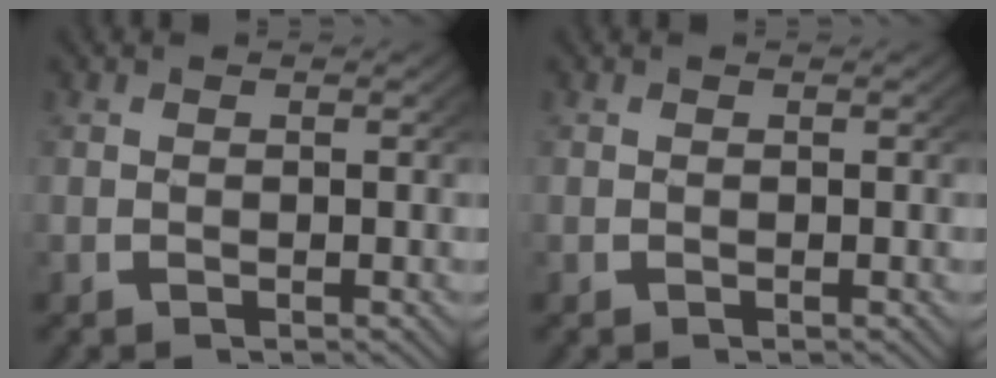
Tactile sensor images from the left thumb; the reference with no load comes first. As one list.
[{"total": 0.0}]